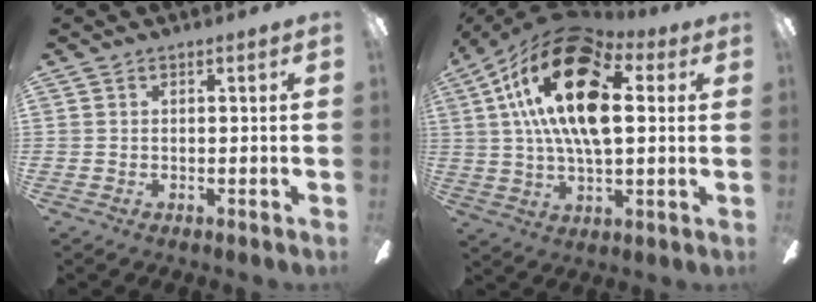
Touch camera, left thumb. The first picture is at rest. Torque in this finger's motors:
{"motor_torque": [0.58, 1.86, 1.46, -1.31, 0.43]}